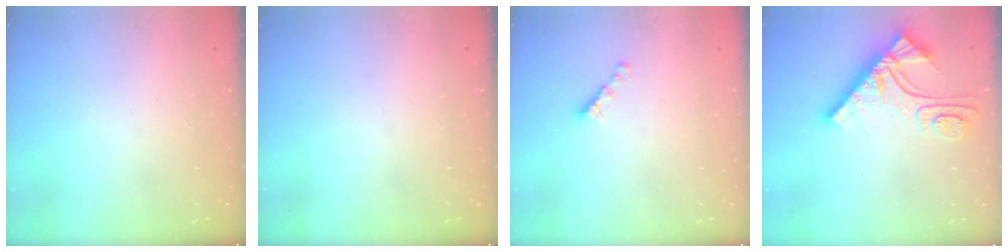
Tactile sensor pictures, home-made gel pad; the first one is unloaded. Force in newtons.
{"total": 0.0}
{"total": 2.7, "press": 2.6, "slide": 0.8}
{"total": 11.8, "press": 11.8, "slide": 1.2}